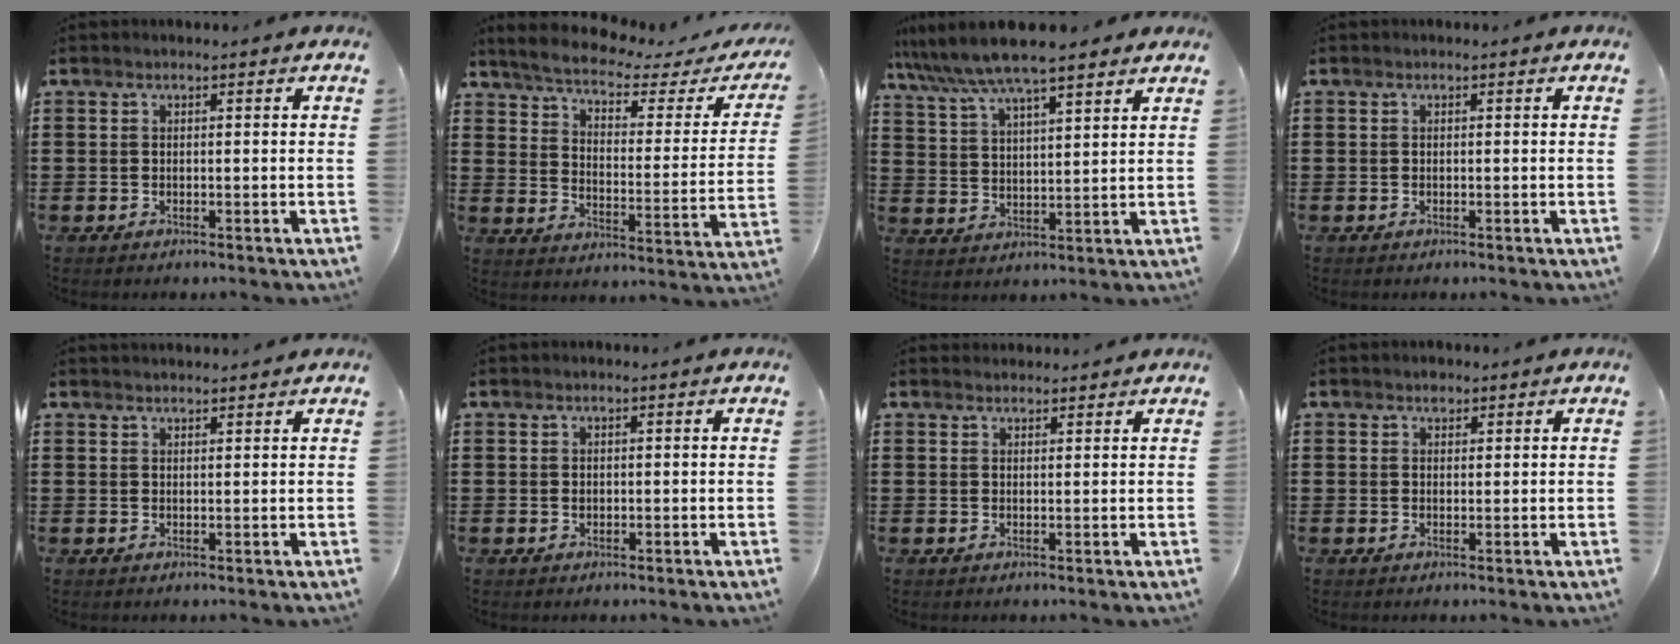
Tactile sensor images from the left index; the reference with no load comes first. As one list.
[{"total": 4.0, "force": [3.3, 0.6, 2.3], "torque": [-0.066, -0.027, 0.047]}, {"total": 7.2, "force": [6.1, 0.8, 3.7], "torque": [-0.095, -0.020, 0.105]}, {"total": 0.0}, {"total": 1.4, "force": [1.3, 0.0, 0.1], "torque": [-0.004, 0.001, 0.027]}, {"total": 0.5, "force": [0.1, 0.5, 0.2], "torque": [-0.006, 0.001, 0.001]}, {"total": 1.5, "force": [1.5, 0.3, 0.0], "torque": [-0.004, 0.003, 0.029]}, {"total": 1.4, "force": [1.1, 0.8, 0.4], "torque": [-0.001, 0.000, 0.019]}]